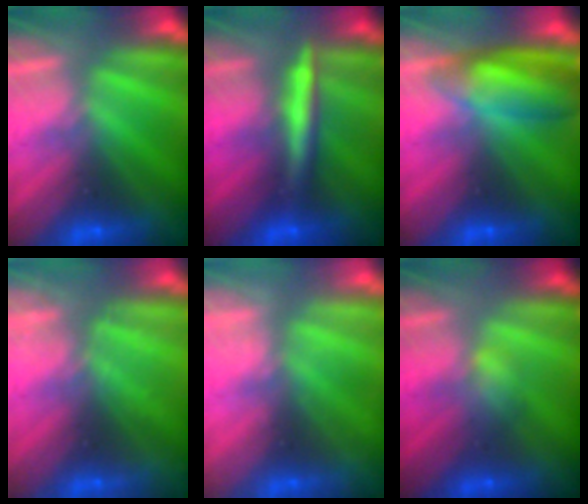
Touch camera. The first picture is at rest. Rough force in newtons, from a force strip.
{"total": 2.9}
{"total": 7.3}
{"total": 2.2}
{"total": 2.0}
{"total": 2.6}